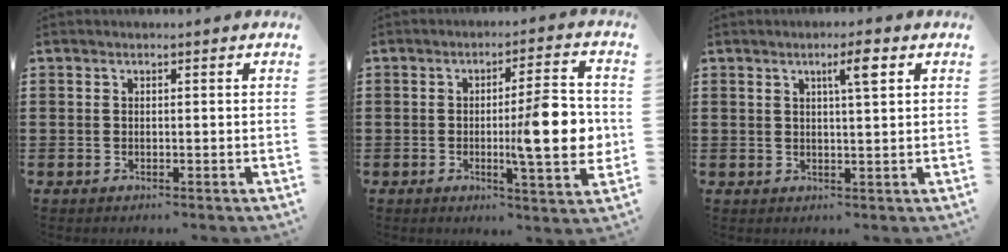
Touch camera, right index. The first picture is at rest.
{"total": 11.5, "force": [-0.7, 2.5, 11.2], "torque": [-0.148, -0.009, -0.018]}
{"total": 3.7, "force": [1.8, 0.2, 3.2], "torque": [-0.052, -0.005, 0.024]}